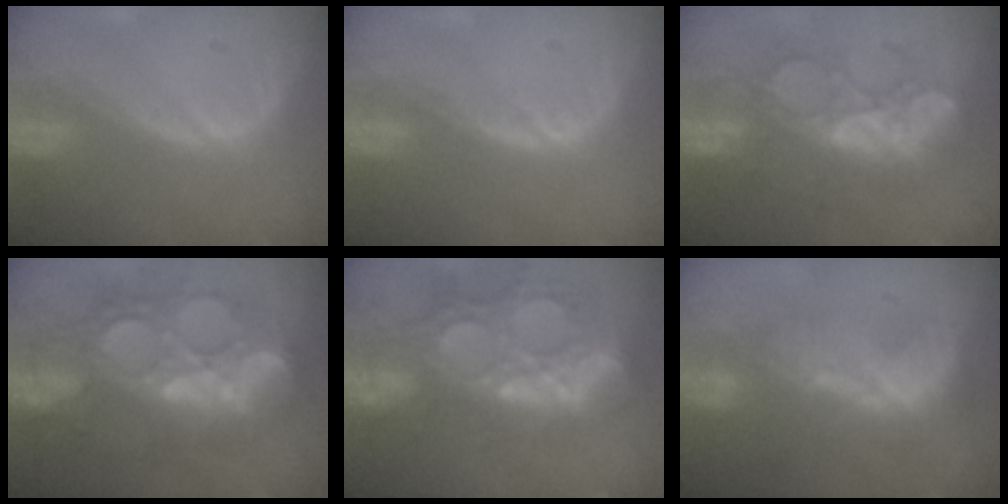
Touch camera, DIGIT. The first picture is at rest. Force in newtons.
{"total": 1.3, "press": 1.2, "slide": 0.6}
{"total": 8.9, "press": 8.8, "slide": 1.4}
{"total": 13.6, "press": 13.5, "slide": 1.5}
{"total": 14.8, "press": 12.1, "slide": 8.4}
{"total": 8.9, "press": 7.7, "slide": 4.4}